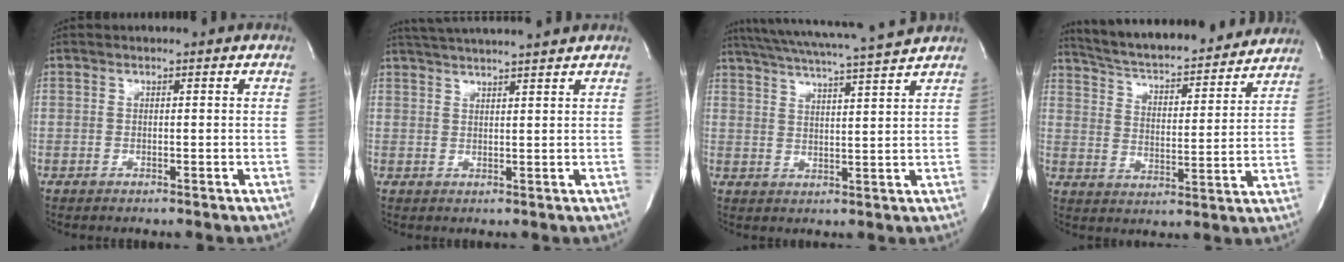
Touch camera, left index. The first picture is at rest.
{"total": 10.8, "force": [9.9, -0.7, 4.4], "torque": [-0.078, 0.020, 0.142]}
{"total": 14.2, "force": [12.8, -1.1, 6.1], "torque": [-0.118, -0.005, 0.184]}
{"total": 22.5, "force": [20.7, 3.6, 7.9], "torque": [-0.130, -0.005, 0.290]}